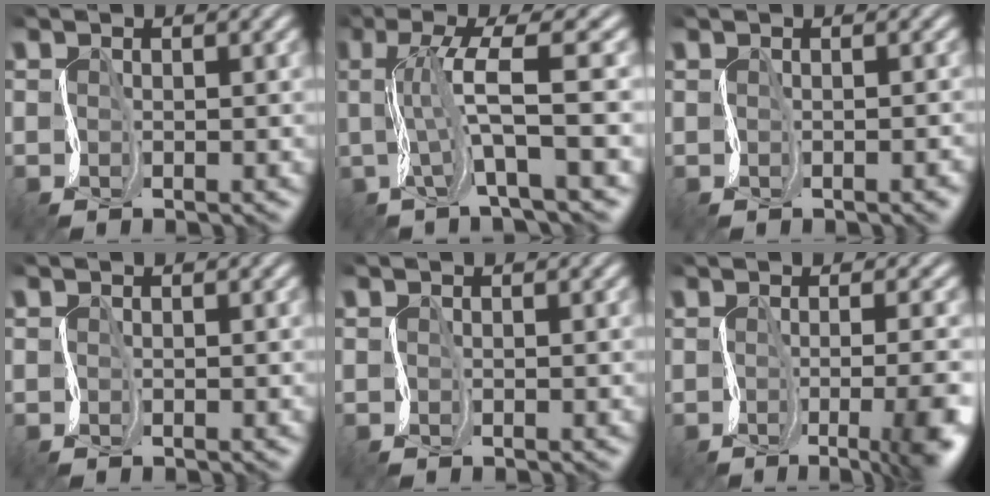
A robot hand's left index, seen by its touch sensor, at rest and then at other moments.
{"total": 6.2, "force": [0.7, 1.0, 6.1], "torque": [-0.092, 0.011, 0.007]}
{"total": 2.6, "force": [-0.6, 1.3, 2.2], "torque": [-0.001, 0.008, 0.003]}
{"total": 0.0}
{"total": 0.0}
{"total": 9.3, "force": [-2.0, 3.2, 8.6], "torque": [-0.088, -0.008, -0.024]}